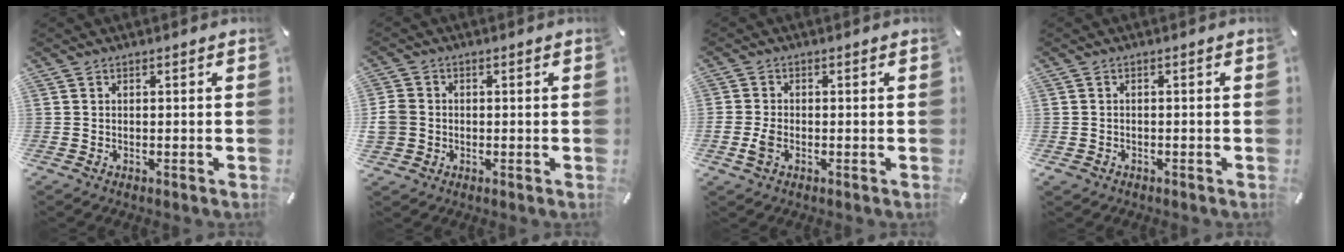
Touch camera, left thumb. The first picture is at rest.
{"total": 4.8, "force": [-0.1, 4.5, 1.6], "torque": [-0.046, 0.007, -0.002]}
{"total": 3.1, "force": [-0.9, 2.1, 2.1], "torque": [-0.050, -0.001, -0.018]}
{"total": 1.3, "force": [-0.8, 1.0, 0.2], "torque": [-0.004, 0.005, -0.019]}